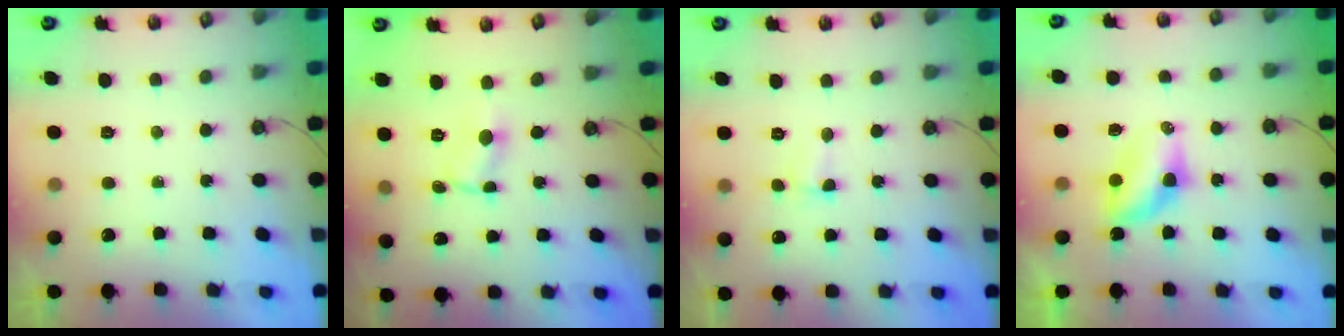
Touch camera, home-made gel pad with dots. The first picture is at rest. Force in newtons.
{"total": 1.1, "press": 1.0, "slide": 0.2}
{"total": 2.2, "press": 2.1, "slide": 0.5}
{"total": 5.6, "press": 5.6, "slide": 0.7}